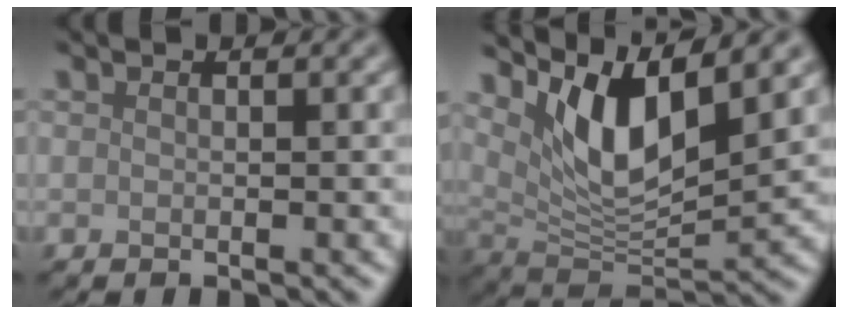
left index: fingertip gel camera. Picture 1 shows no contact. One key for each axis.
{"total": 7.4, "fx": 4.2, "fy": 2.2, "fz": 5.7, "tx": -0.106, "ty": -0.015, "tz": 0.079}